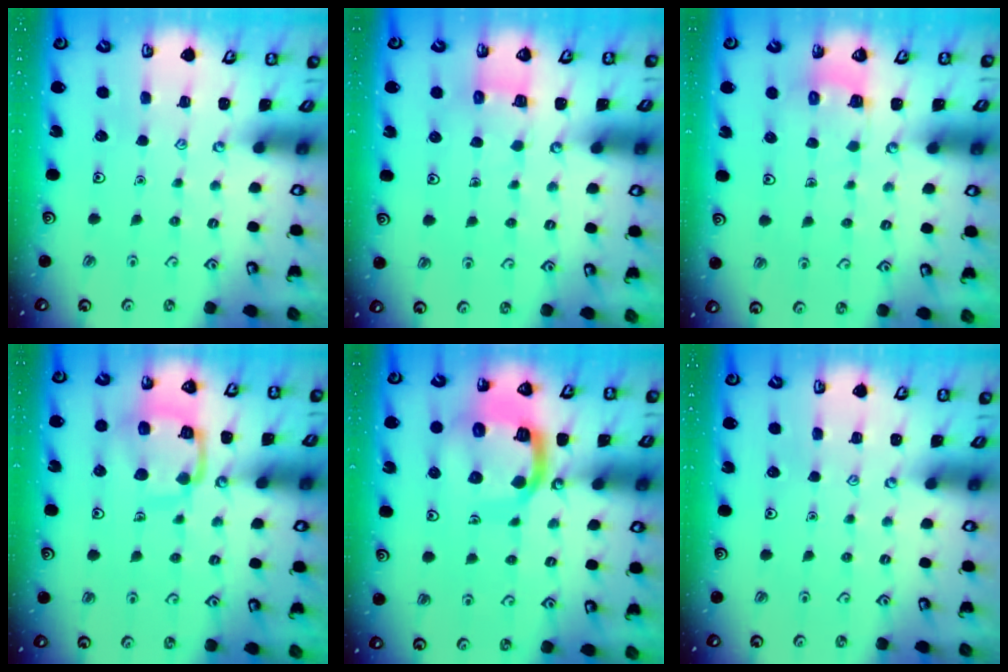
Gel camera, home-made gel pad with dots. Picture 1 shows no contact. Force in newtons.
{"total": 4.8, "press": 4.7, "slide": 0.3}
{"total": 4.6, "press": 4.6, "slide": 0.2}
{"total": 13.2, "press": 13.2, "slide": 1.4}
{"total": 15.8, "press": 15.7, "slide": 1.9}
{"total": 0.0}